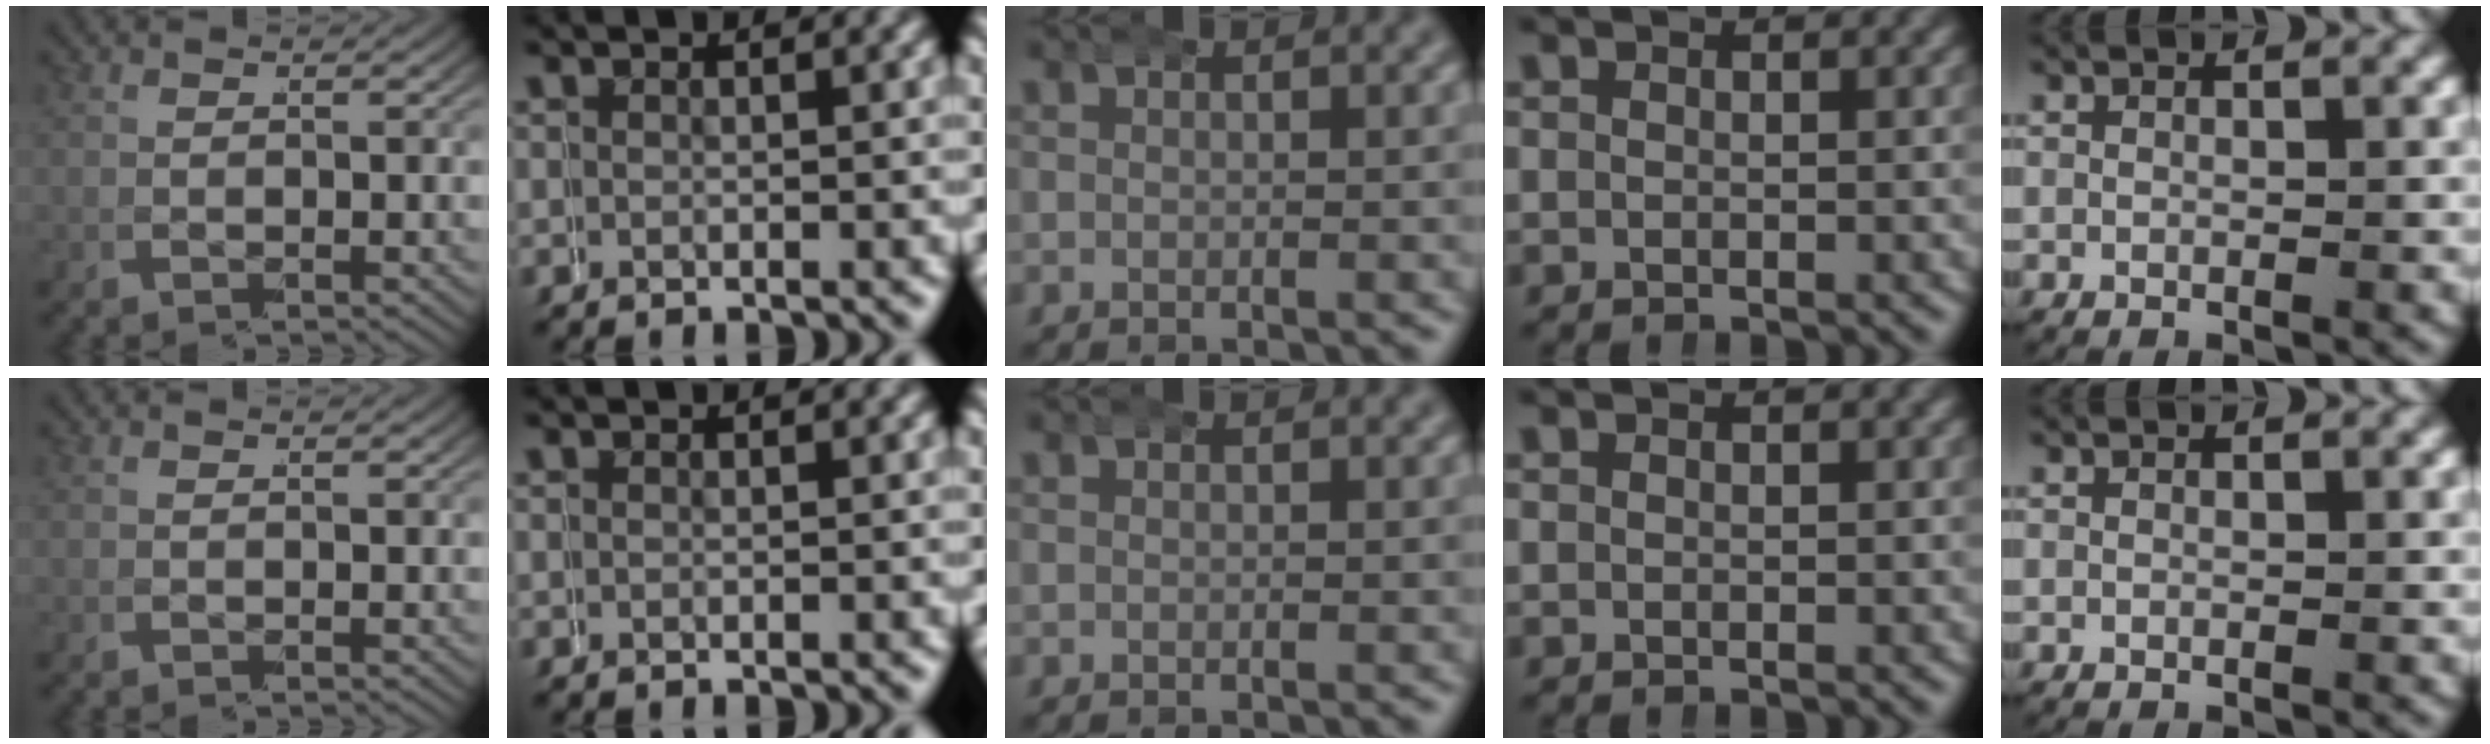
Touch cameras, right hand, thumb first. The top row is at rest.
{}